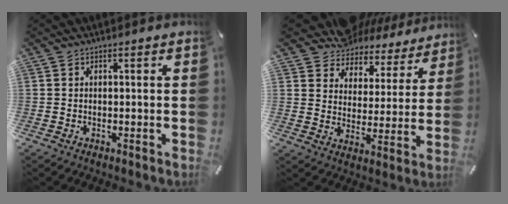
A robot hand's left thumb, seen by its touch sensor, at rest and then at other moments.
{"total": 8.4, "force": [7.4, 3.8, -0.4], "torque": [-0.010, -0.078, 0.133]}